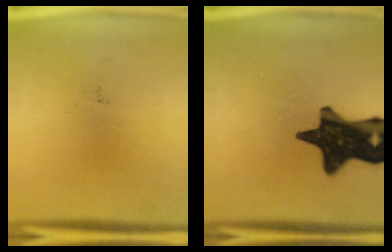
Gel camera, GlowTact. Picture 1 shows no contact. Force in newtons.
{"total": 17.4}